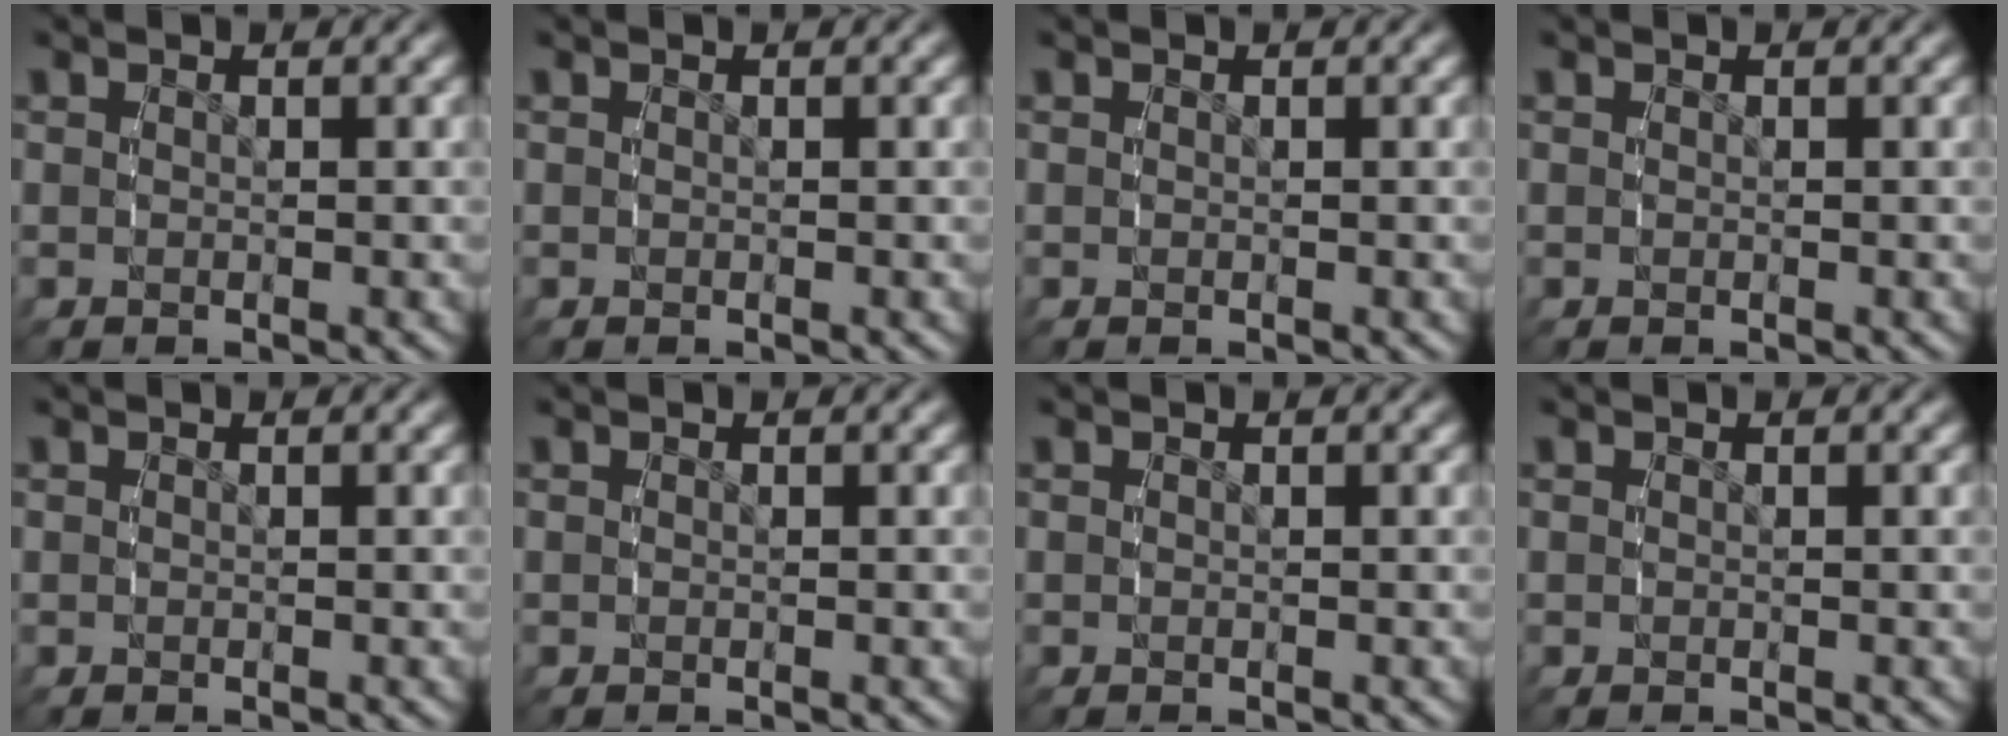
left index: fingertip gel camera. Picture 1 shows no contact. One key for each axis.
{"total": 0.0}
{"total": 0.0}
{"total": 0.0}
{"total": 0.0}
{"total": 0.0}
{"total": 0.0}
{"total": 0.0}